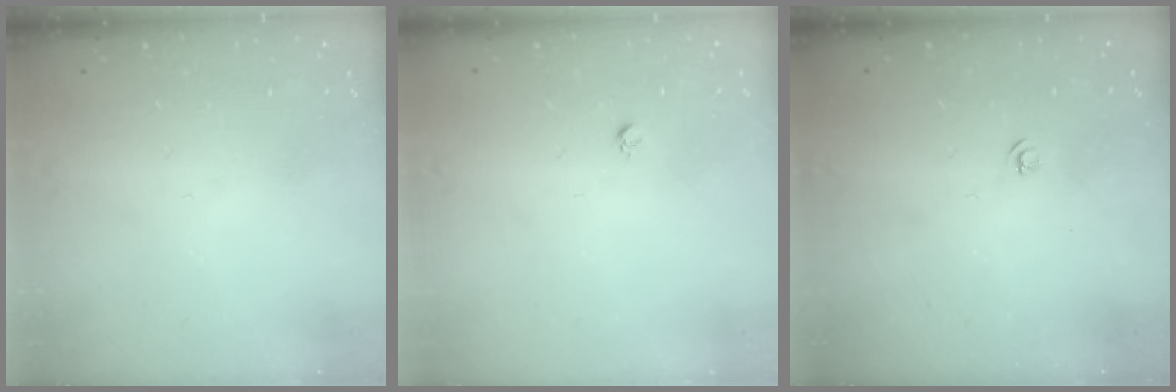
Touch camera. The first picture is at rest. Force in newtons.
{"total": 2.7, "press": 2.7, "slide": 0.3}
{"total": 3.5, "press": 3.4, "slide": 0.5}